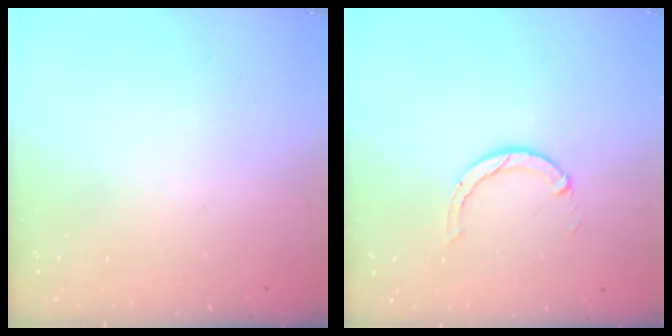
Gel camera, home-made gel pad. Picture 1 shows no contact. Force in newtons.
{"total": 2.0, "press": 2.0, "slide": 0.3}